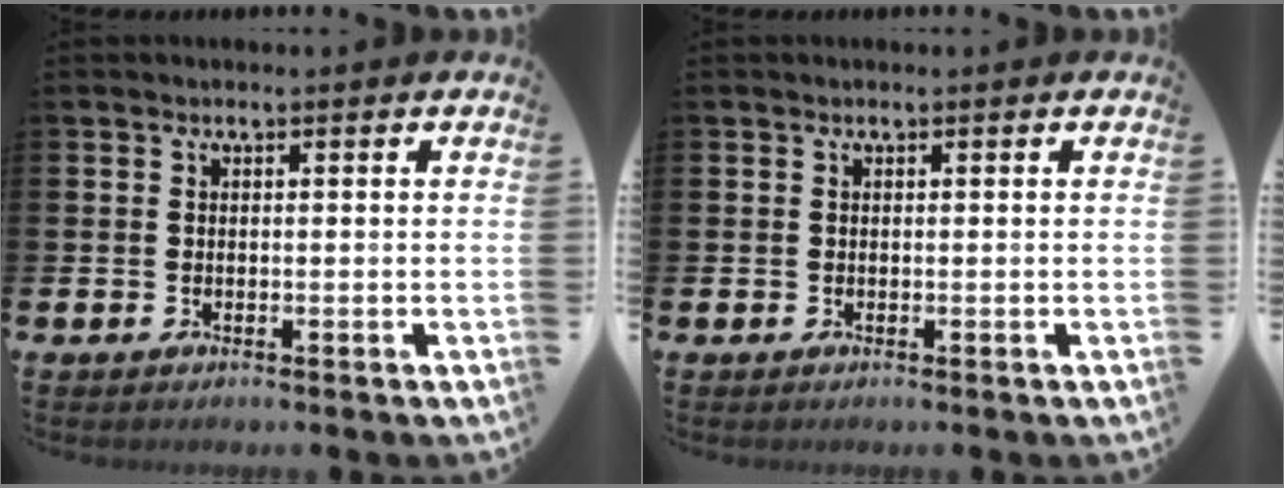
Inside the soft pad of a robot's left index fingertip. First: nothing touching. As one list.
[{"total": 0.0}]